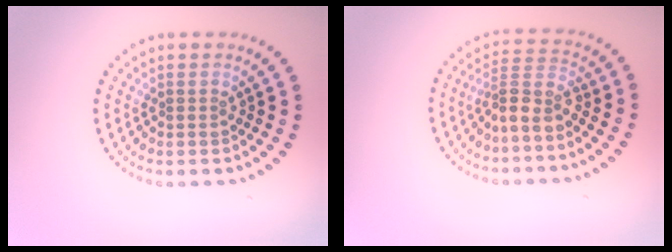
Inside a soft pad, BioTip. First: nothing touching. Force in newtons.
{"total": 3.0, "press": 2.2, "slide": 2.1}